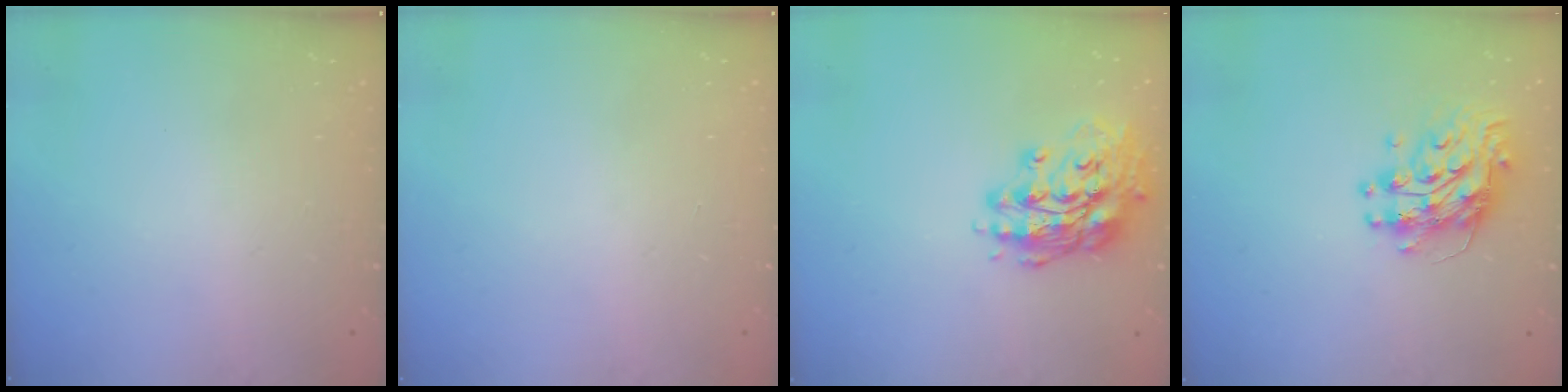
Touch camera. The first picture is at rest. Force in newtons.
{"total": 0.0}
{"total": 15.0, "press": 14.7, "slide": 2.6}
{"total": 11.5, "press": 11.5, "slide": 1.0}